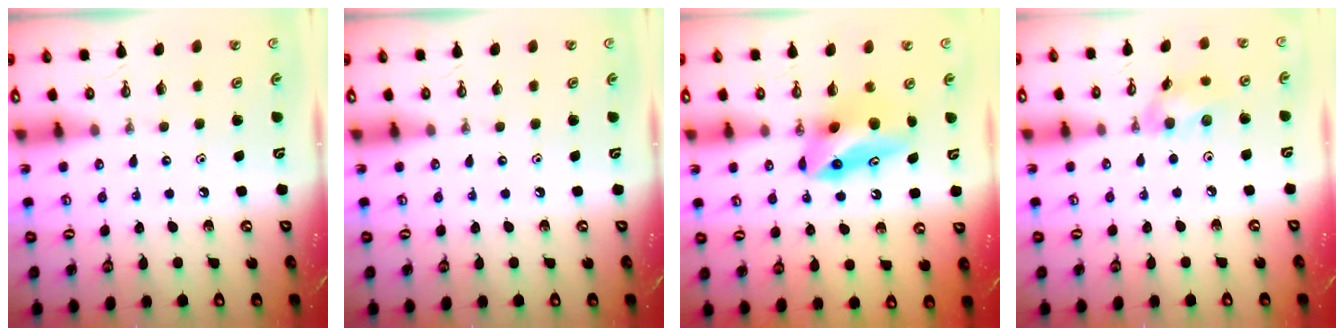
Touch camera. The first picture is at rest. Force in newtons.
{"total": 0.0}
{"total": 9.0, "press": 8.2, "slide": 3.9}
{"total": 9.8, "press": 9.5, "slide": 2.3}